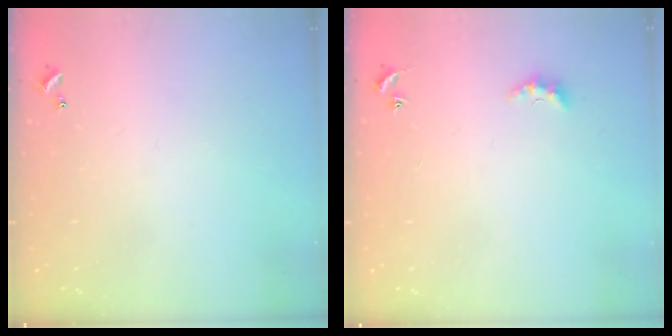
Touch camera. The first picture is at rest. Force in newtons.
{"total": 2.4, "press": 2.4, "slide": 0.6}